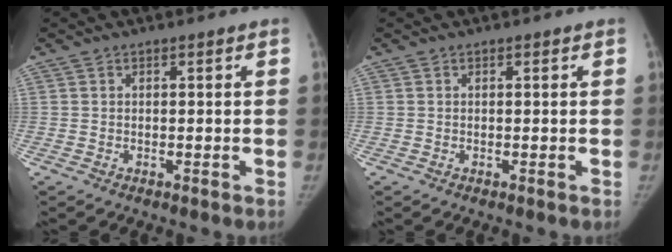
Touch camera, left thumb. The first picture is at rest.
{"total": 0.0}